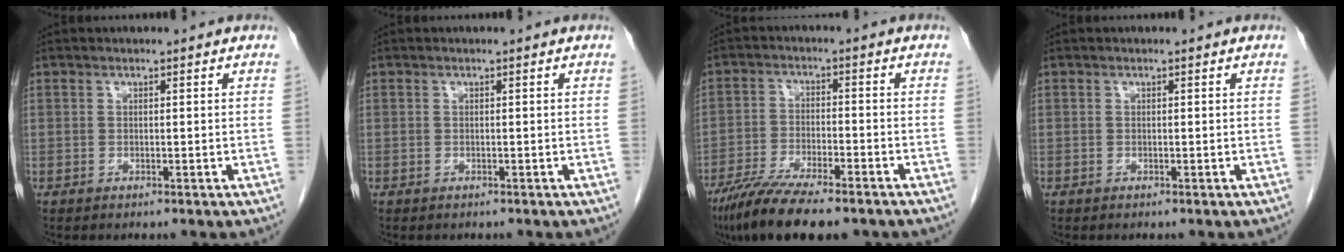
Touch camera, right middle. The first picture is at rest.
{"total": 0.0}
{"total": 12.9, "force": [-10.0, 2.5, 7.8], "torque": [-0.133, -0.026, -0.164]}
{"total": 0.0}